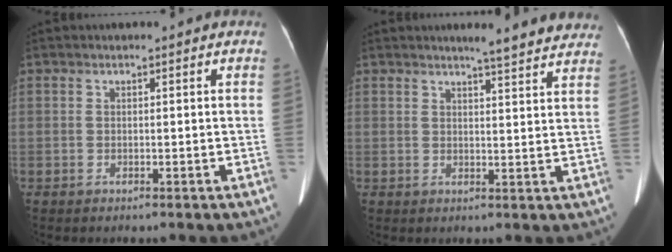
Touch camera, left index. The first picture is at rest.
{"total": 8.7, "force": [7.9, 0.6, 3.5], "torque": [-0.036, -0.004, 0.077]}